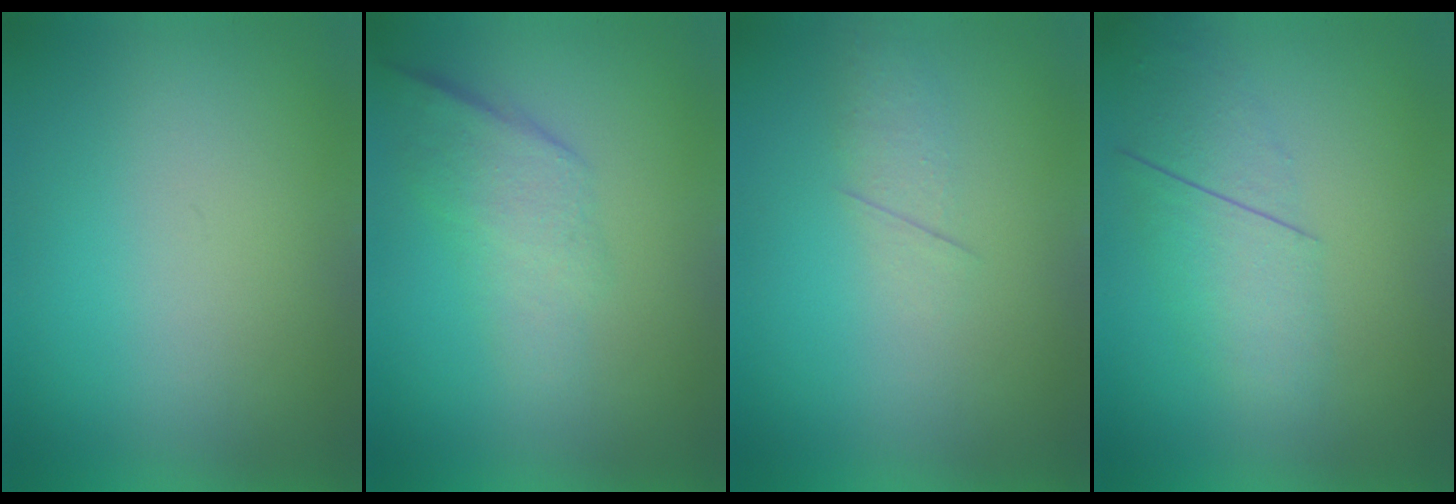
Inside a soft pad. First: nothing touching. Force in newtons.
{"total": 2.2}
{"total": 2.1}
{"total": 2.3}